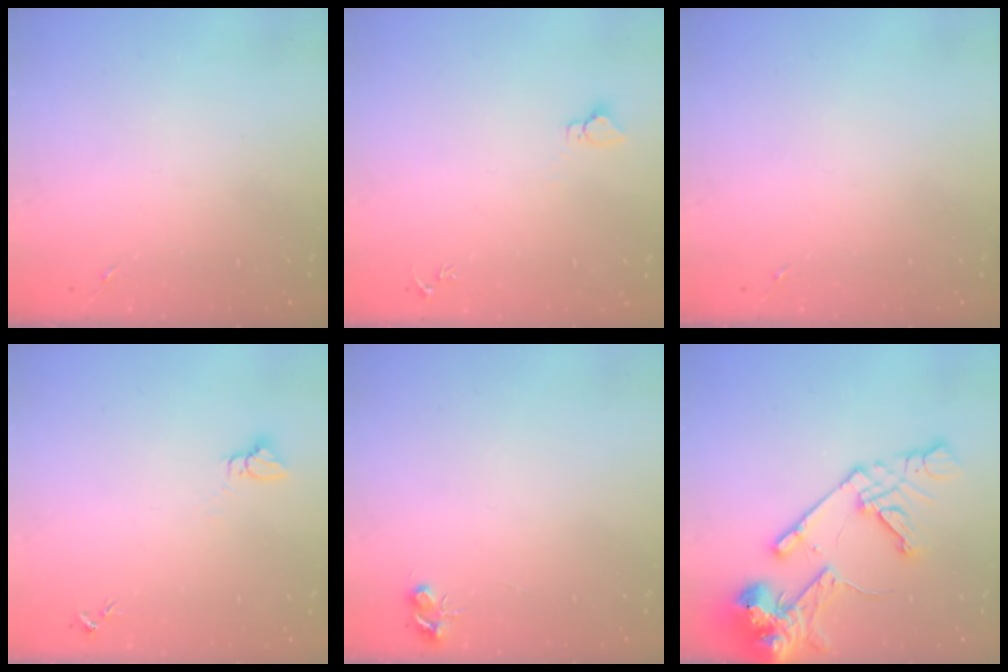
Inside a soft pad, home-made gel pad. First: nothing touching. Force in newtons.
{"total": 2.8, "press": 2.8, "slide": 0.2}
{"total": 0.0}
{"total": 3.0, "press": 3.0, "slide": 0.1}
{"total": 5.3, "press": 5.3, "slide": 0.7}
{"total": 18.1, "press": 17.9, "slide": 2.8}